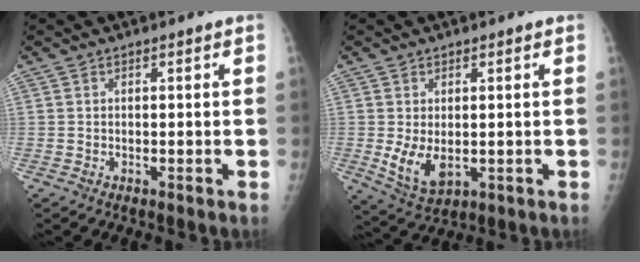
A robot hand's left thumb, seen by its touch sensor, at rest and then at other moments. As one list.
[{"total": 6.4, "force": [-0.5, 3.9, 5.0], "torque": [-0.084, -0.019, 0.005]}]